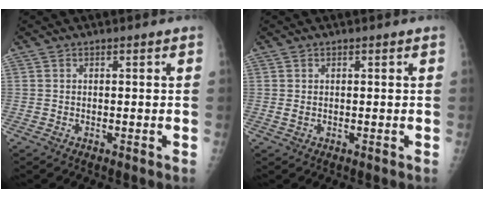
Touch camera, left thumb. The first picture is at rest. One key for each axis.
{"total": 0.9, "fx": 0.2, "fy": 0.7, "fz": 0.6, "tx": -0.013, "ty": -0.002, "tz": 0.005}